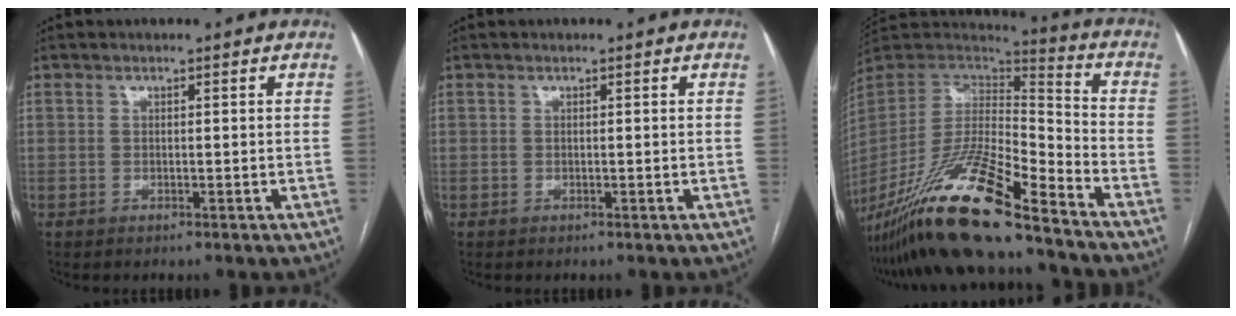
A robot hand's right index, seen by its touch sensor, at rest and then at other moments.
{"total": 0.0}
{"total": 23.6, "force": [-17.8, 2.1, 15.4], "torque": [-0.307, -0.040, -0.328]}